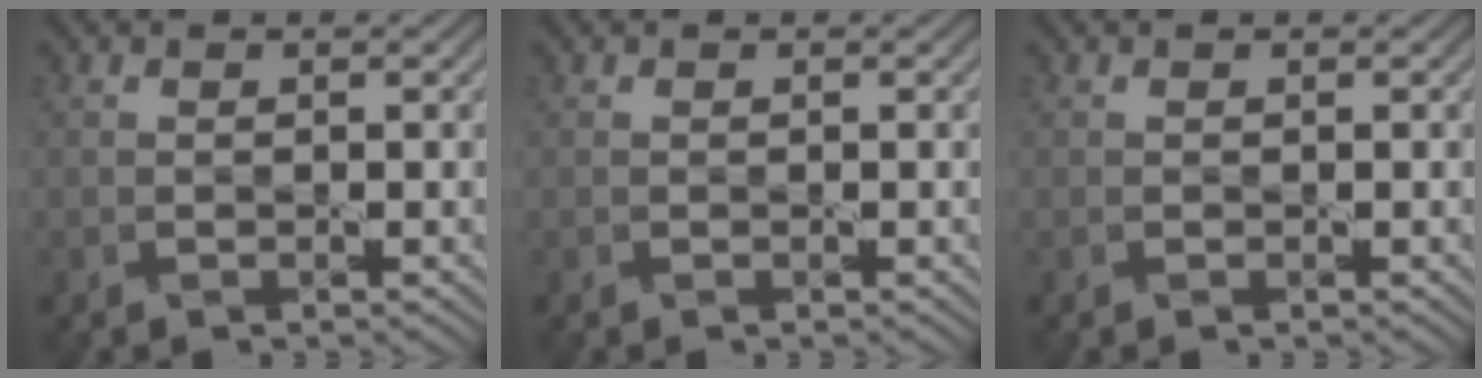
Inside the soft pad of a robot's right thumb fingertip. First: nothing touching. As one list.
[{"total": 0.0}, {"total": 0.0}]